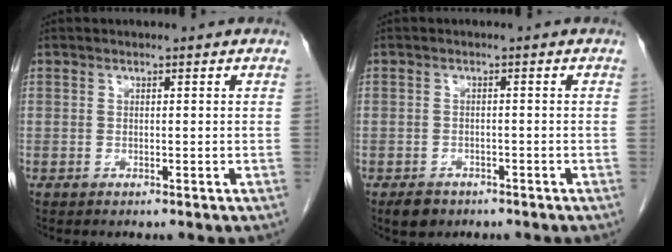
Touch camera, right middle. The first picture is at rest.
{"total": 2.8, "force": [-2.0, 1.8, 0.8], "torque": [-0.017, 0.001, -0.026]}